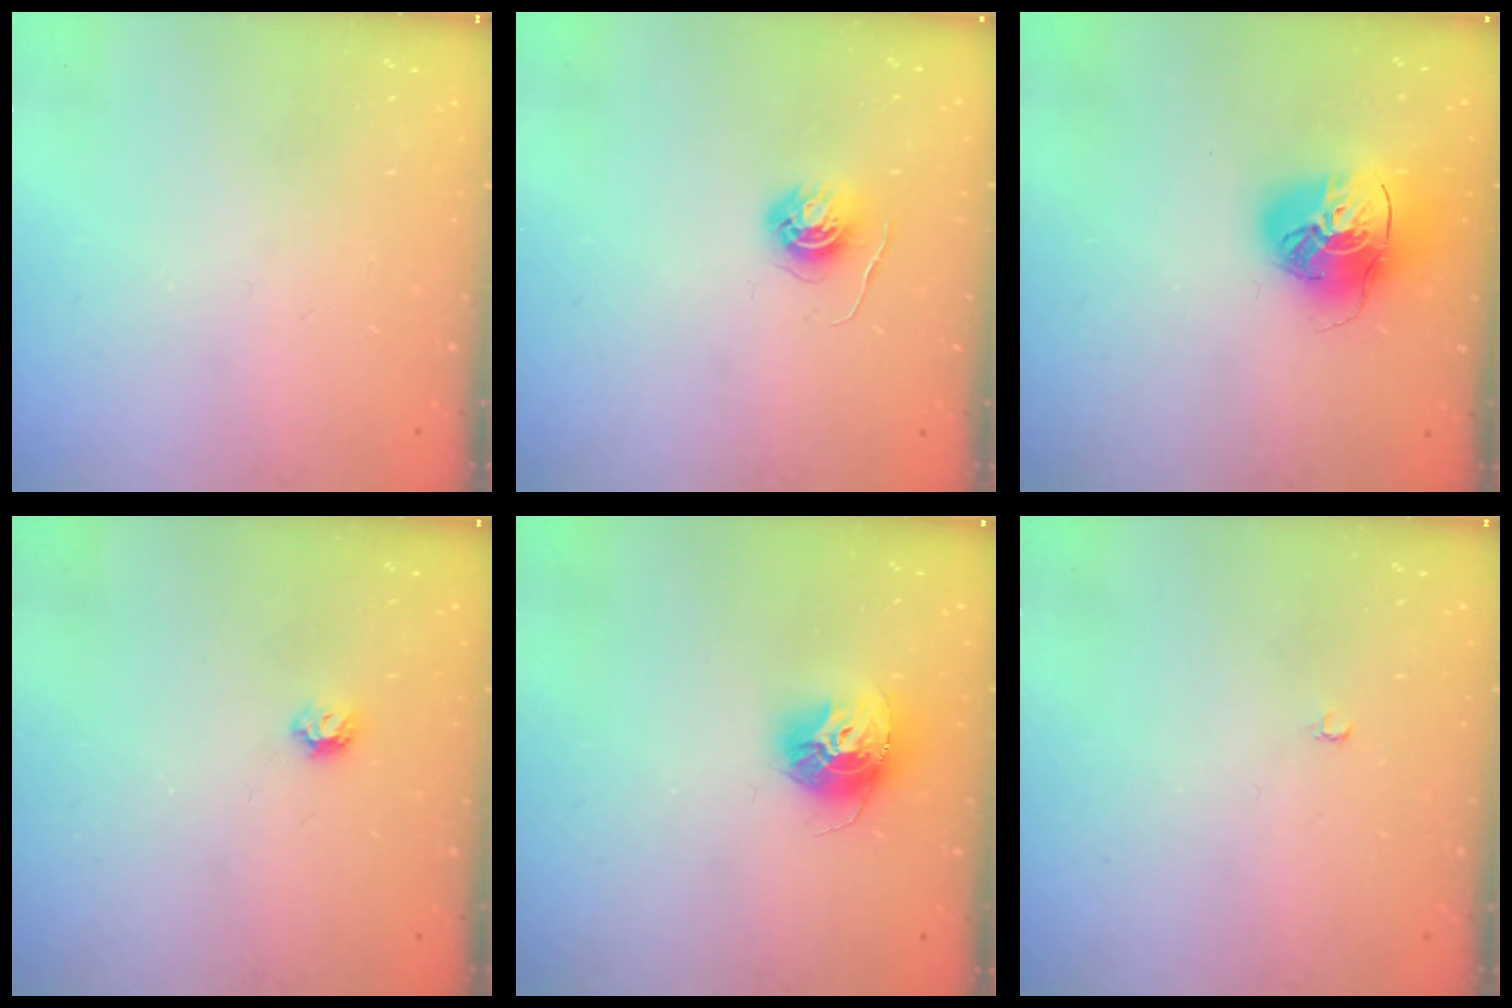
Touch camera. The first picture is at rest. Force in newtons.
{"total": 5.3, "press": 5.3, "slide": 0.5}
{"total": 16.2, "press": 16.1, "slide": 2.0}
{"total": 4.9, "press": 4.9, "slide": 0.8}
{"total": 13.5, "press": 13.4, "slide": 1.2}
{"total": 2.1, "press": 2.1, "slide": 0.2}